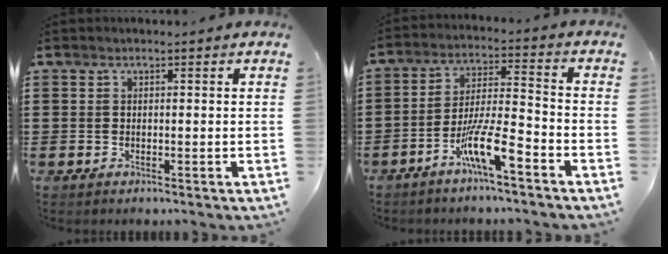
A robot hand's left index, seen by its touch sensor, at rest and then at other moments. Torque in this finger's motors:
{"motor_torque": [1.25, 0.89, 0.38, 0.12]}